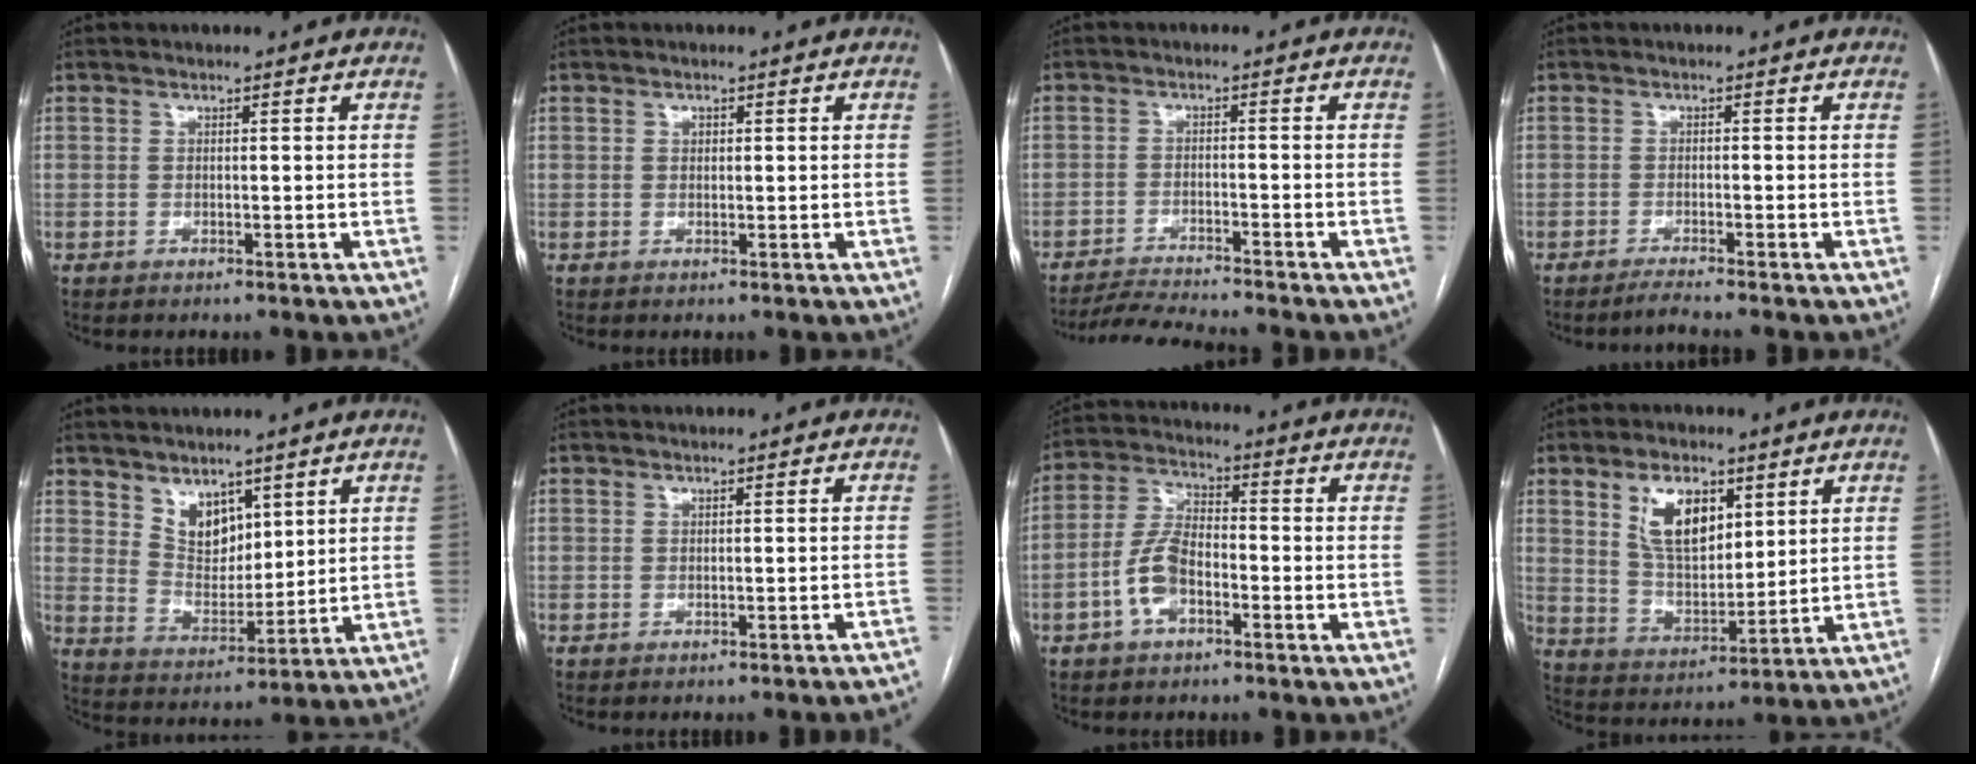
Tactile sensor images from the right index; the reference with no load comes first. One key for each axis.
{"total": 0.7, "fx": 0.3, "fy": 0.5, "fz": 0.4, "tx": -0.006, "ty": 0.000, "tz": 0.005}
{"total": 6.5, "fx": -6.2, "fy": -1.1, "fz": 1.6, "tx": -0.024, "ty": -0.017, "tz": -0.108}
{"total": 2.3, "fx": -2.0, "fy": -0.9, "fz": 0.7, "tx": -0.015, "ty": -0.005, "tz": -0.039}
{"total": 6.9, "fx": 4.3, "fy": 4.1, "fz": 3.5, "tx": -0.065, "ty": -0.003, "tz": 0.091}
{"total": 3.9, "fx": -3.8, "fy": -0.5, "fz": 0.7, "tx": 0.001, "ty": -0.006, "tz": -0.038}
{"total": 7.7, "fx": -2.9, "fy": 3.8, "fz": 6.0, "tx": -0.138, "ty": 0.014, "tz": -0.058}
{"total": 10.2, "fx": 4.7, "fy": 5.1, "fz": 7.4, "tx": -0.141, "ty": 0.009, "tz": 0.096}